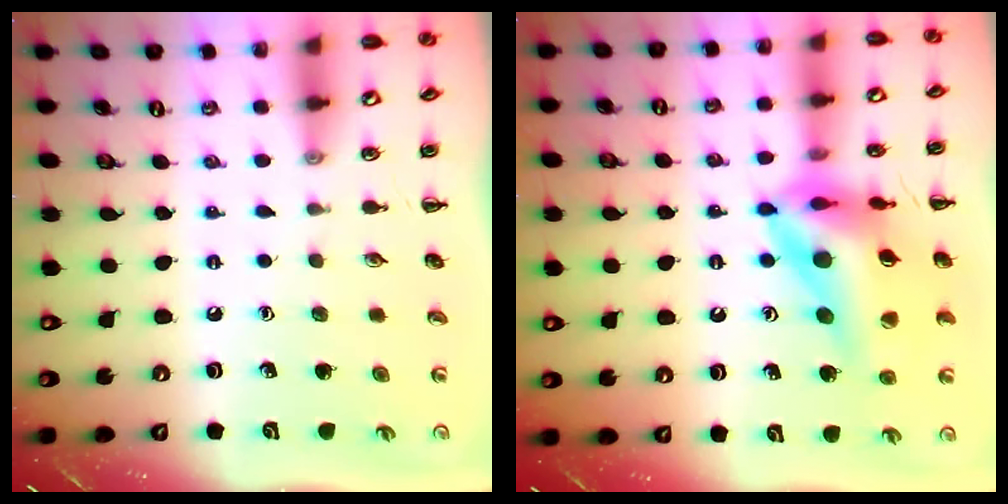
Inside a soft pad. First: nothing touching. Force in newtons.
{"total": 19.1, "press": 18.3, "slide": 5.2}